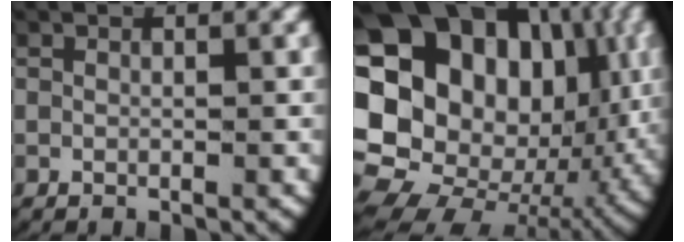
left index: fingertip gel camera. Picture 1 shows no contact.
{"total": 26.0, "force": [1.5, 20.9, 15.4], "torque": [-0.311, -0.043, 0.013]}